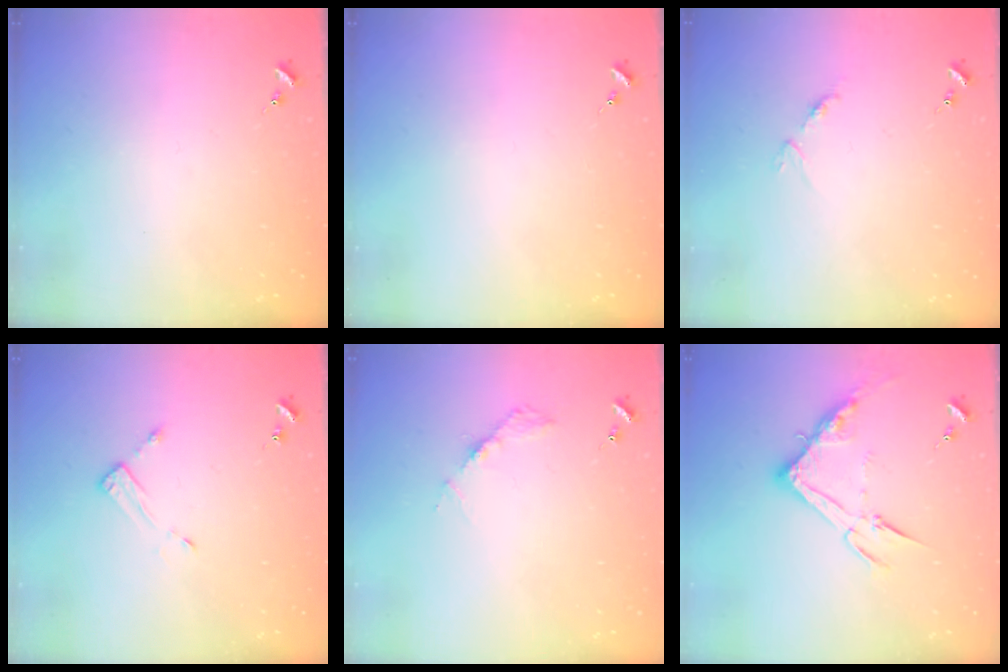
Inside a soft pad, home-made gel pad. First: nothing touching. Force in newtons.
{"total": 0.0}
{"total": 3.2, "press": 3.2, "slide": 0.4}
{"total": 3.5, "press": 3.5, "slide": 0.1}
{"total": 3.6, "press": 3.6, "slide": 0.5}
{"total": 13.9, "press": 13.8, "slide": 0.9}